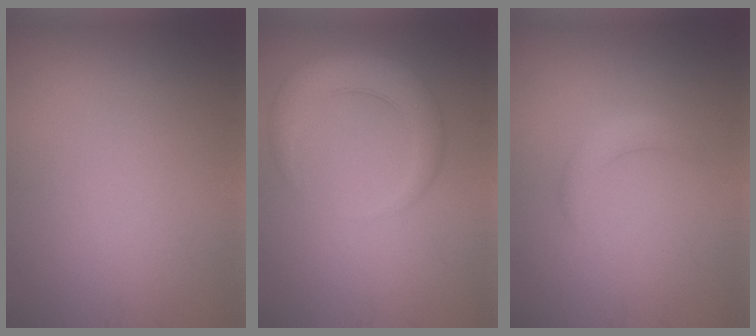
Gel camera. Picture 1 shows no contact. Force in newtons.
{"total": 4.0, "press": 4.0, "slide": 0.1}
{"total": 1.8, "press": 1.8, "slide": 0.0}